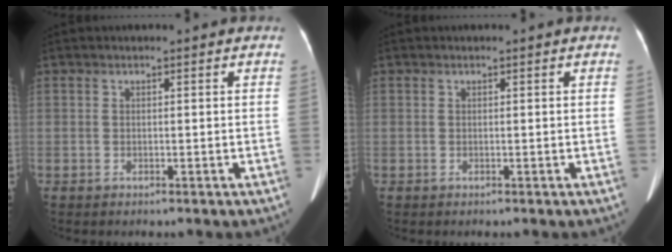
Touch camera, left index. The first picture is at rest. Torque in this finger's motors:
{"motor_torque": [-0.02, -0.16, 0.01, 0.00]}